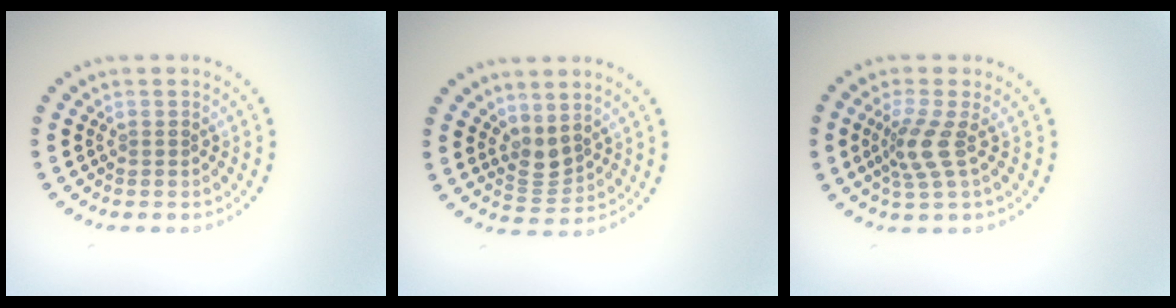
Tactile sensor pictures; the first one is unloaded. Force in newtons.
{"total": 2.0, "press": 1.6, "slide": 1.2}
{"total": 2.9, "press": 2.2, "slide": 2.0}